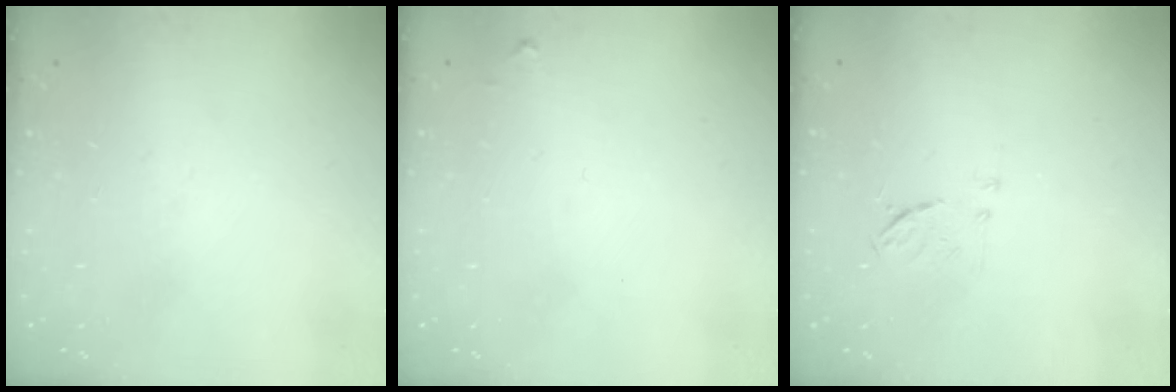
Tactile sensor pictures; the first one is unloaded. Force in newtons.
{"total": 3.9, "press": 3.9, "slide": 0.6}
{"total": 5.8, "press": 5.7, "slide": 1.1}